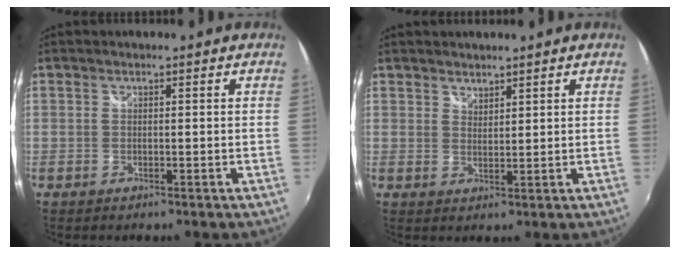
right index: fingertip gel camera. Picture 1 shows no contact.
{"total": 2.1, "force": [1.9, 0.8, 0.3], "torque": [0.000, 0.002, 0.033]}